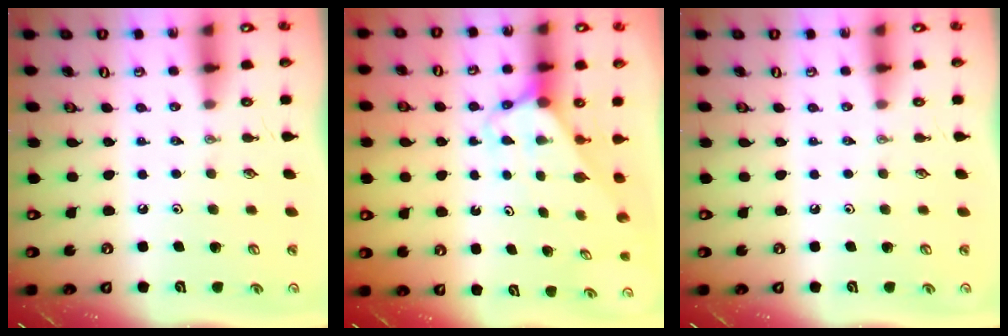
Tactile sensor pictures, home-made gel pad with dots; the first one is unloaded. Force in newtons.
{"total": 2.7, "press": 2.7, "slide": 0.1}
{"total": 0.0}